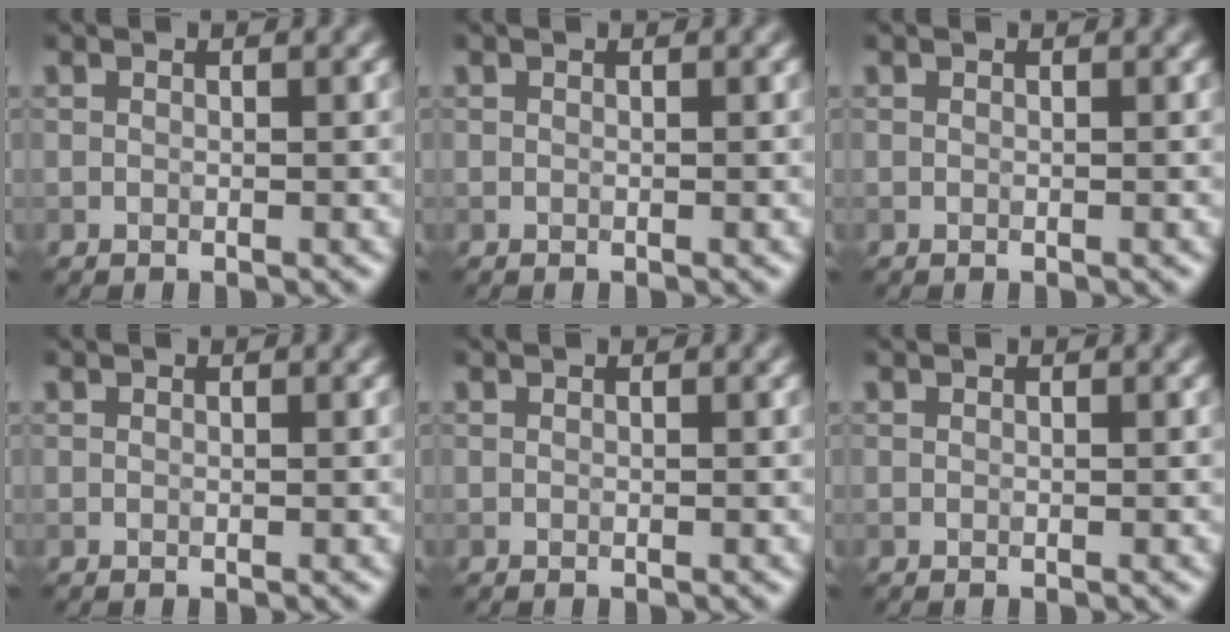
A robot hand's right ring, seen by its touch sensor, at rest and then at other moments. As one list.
[{"total": 0.0}, {"total": 0.0}, {"total": 0.0}, {"total": 0.0}, {"total": 0.0}]